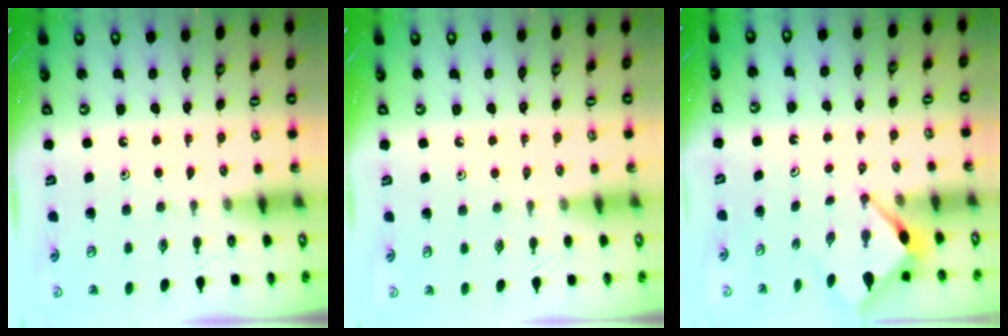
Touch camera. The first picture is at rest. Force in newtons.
{"total": 2.1, "press": 2.1, "slide": 0.4}
{"total": 2.9, "press": 2.9, "slide": 0.3}